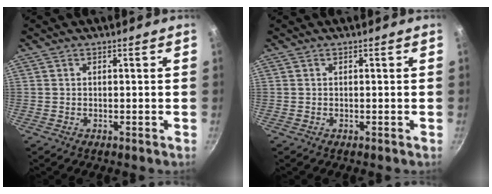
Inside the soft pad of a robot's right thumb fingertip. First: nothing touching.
{"total": 0.0}